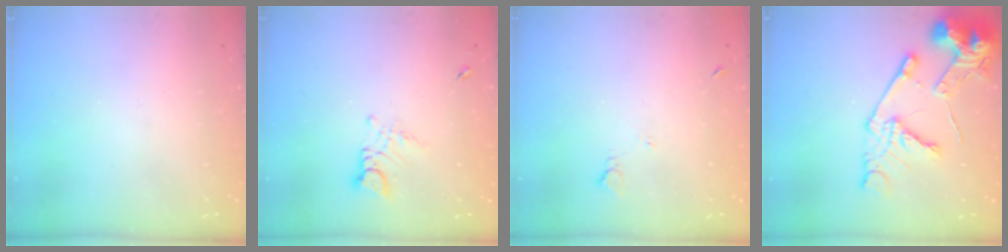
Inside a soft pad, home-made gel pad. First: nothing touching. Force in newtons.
{"total": 2.8, "press": 2.8, "slide": 0.3}
{"total": 3.2, "press": 3.1, "slide": 0.5}
{"total": 17.1, "press": 17.0, "slide": 1.9}